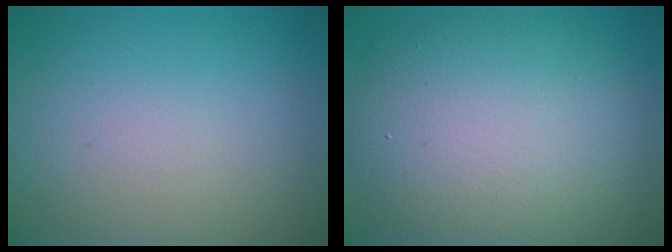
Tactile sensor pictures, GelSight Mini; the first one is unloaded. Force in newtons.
{"total": 10.7, "press": 10.7, "slide": 0.4}